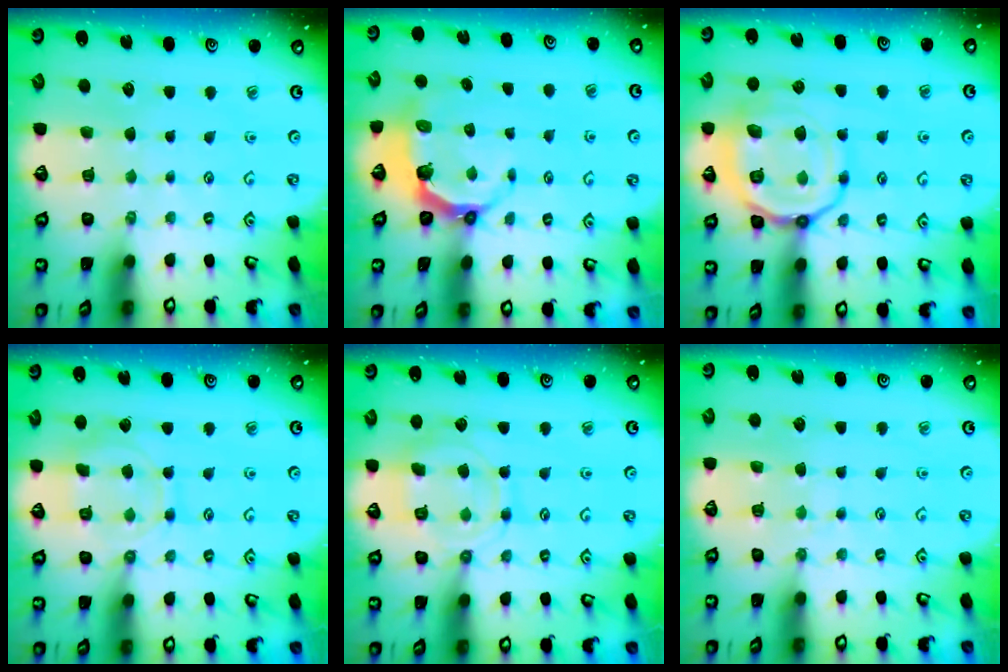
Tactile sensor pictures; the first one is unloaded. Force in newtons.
{"total": 4.3, "press": 2.9, "slide": 3.3}
{"total": 18.1, "press": 18.1, "slide": 1.8}
{"total": 10.7, "press": 10.7, "slide": 0.9}
{"total": 11.2, "press": 11.1, "slide": 1.1}
{"total": 6.7, "press": 6.6, "slide": 0.8}